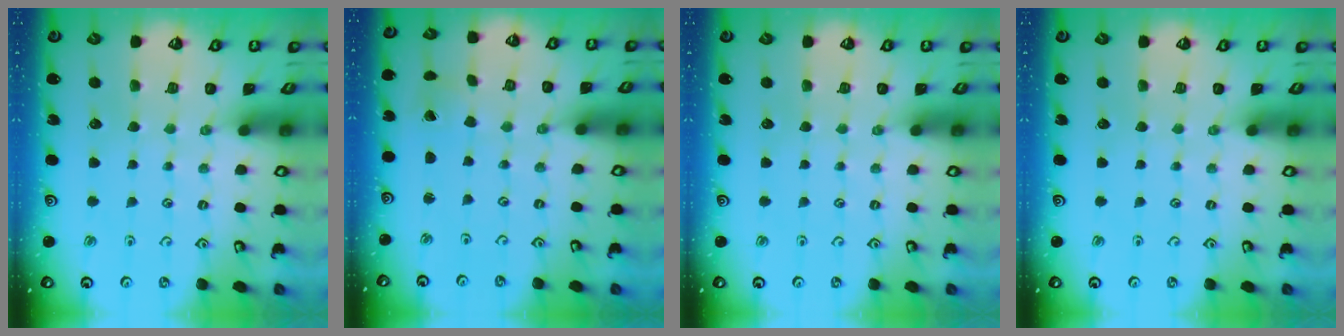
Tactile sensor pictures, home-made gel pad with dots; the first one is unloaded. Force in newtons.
{"total": 0.6, "press": 0.6, "slide": 0.0}
{"total": 0.0}
{"total": 0.0}